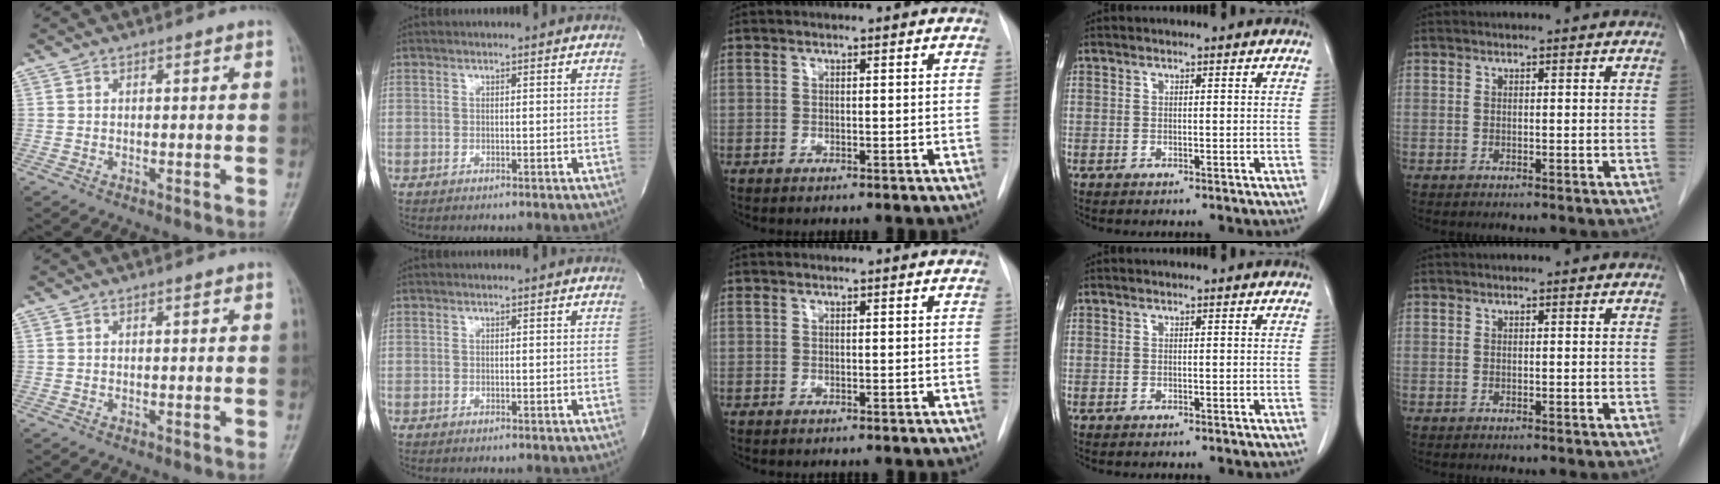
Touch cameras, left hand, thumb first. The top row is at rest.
{}